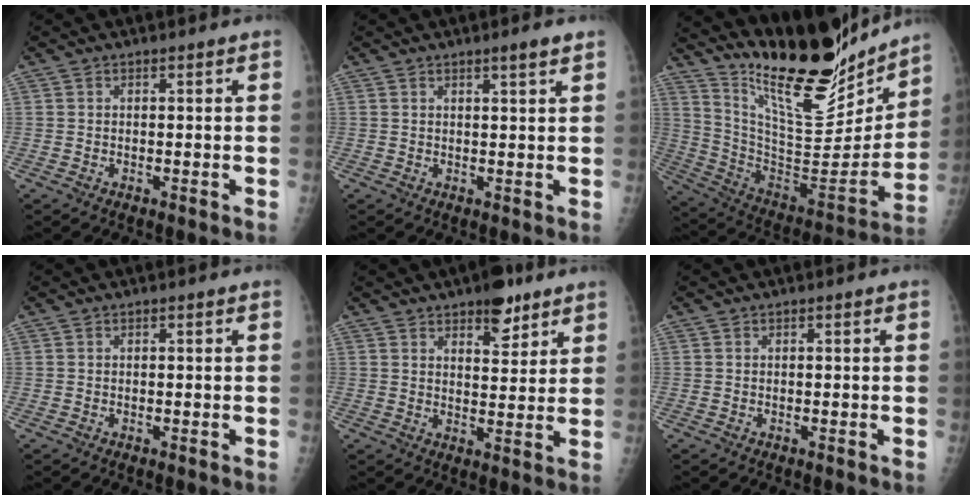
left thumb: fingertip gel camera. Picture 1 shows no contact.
{"total": 2.3, "force": [1.6, 0.0, 1.7], "torque": [-0.026, -0.011, 0.026]}
{"total": 25.3, "force": [20.5, 6.3, 13.3], "torque": [-0.182, -0.116, 0.338]}
{"total": 0.0}
{"total": 7.5, "force": [5.1, 3.2, 4.4], "torque": [-0.039, -0.029, 0.072]}
{"total": 0.0}